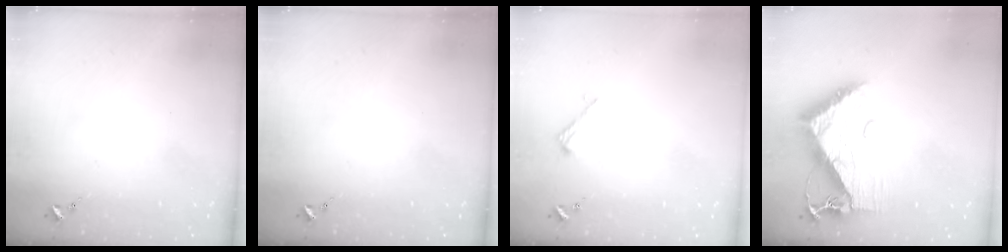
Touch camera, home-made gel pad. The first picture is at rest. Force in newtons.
{"total": 0.0}
{"total": 2.2, "press": 2.2, "slide": 0.2}
{"total": 10.2, "press": 10.2, "slide": 1.0}